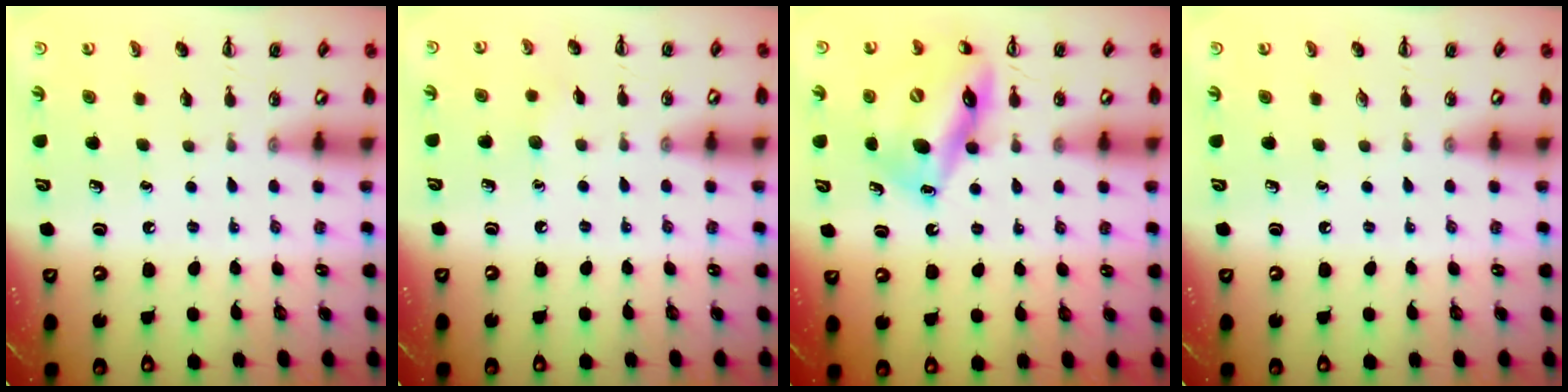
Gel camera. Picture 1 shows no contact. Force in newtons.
{"total": 3.9, "press": 3.7, "slide": 1.1}
{"total": 15.0, "press": 14.6, "slide": 3.7}
{"total": 0.0}